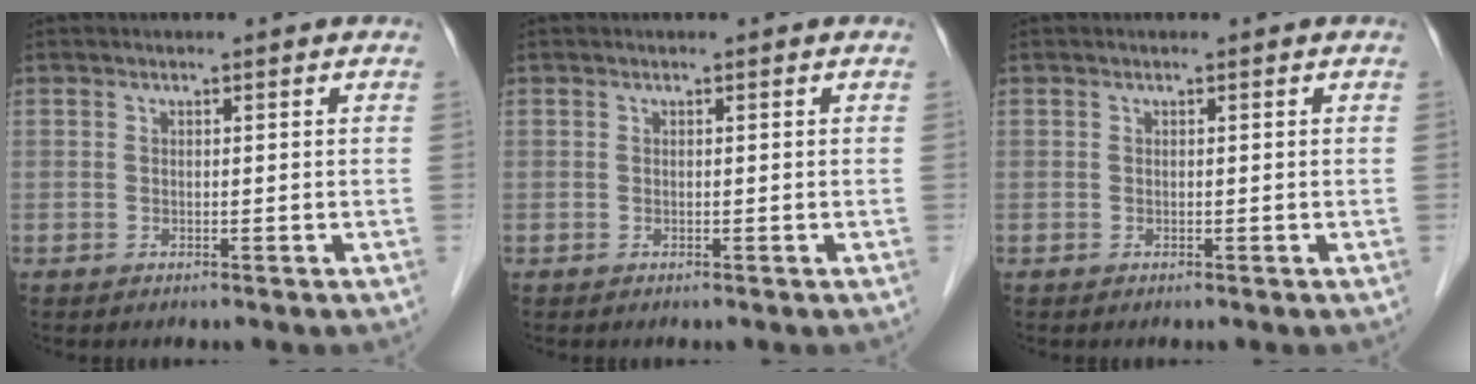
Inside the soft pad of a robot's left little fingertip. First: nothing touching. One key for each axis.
{"total": 0.0}
{"total": 0.0}